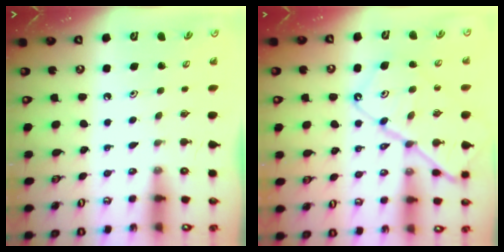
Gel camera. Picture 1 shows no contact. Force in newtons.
{"total": 14.9, "press": 14.8, "slide": 1.7}